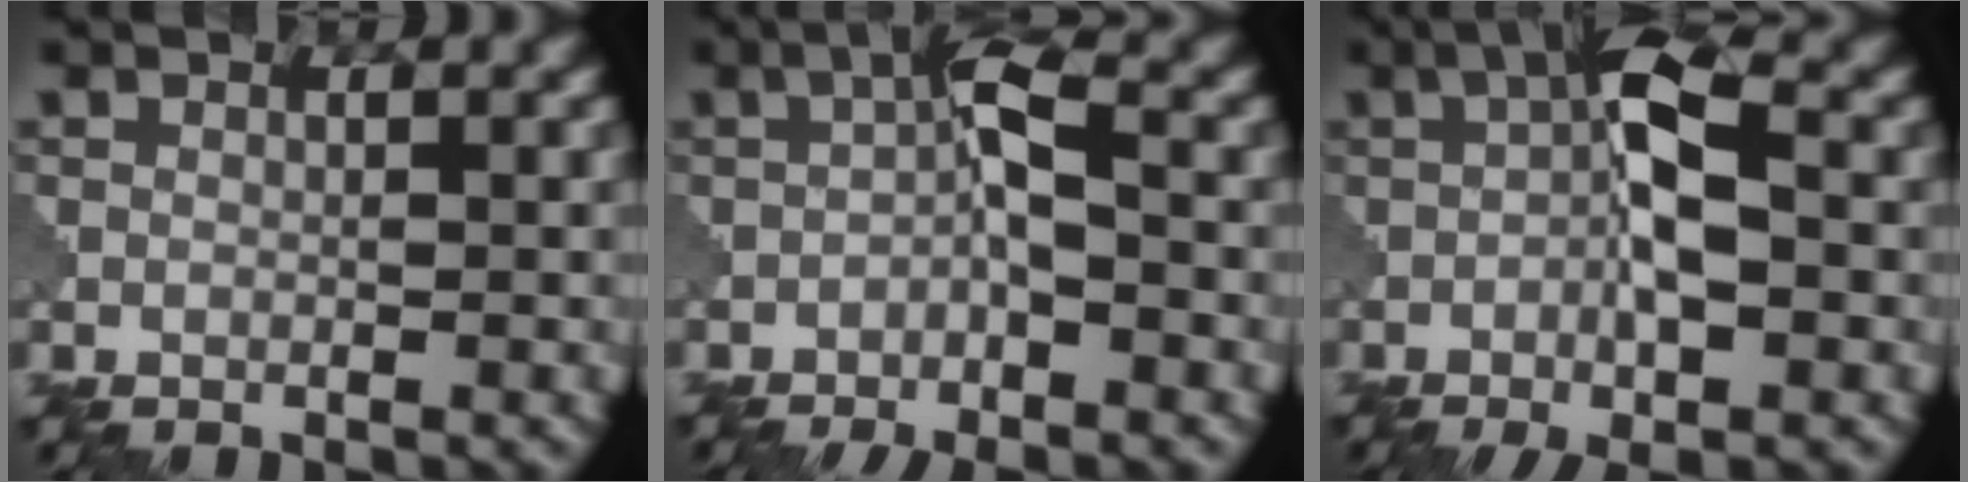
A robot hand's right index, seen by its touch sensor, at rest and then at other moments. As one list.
[{"total": 5.4, "force": [-1.7, 1.5, 4.9], "torque": [-0.083, 0.012, -0.042]}, {"total": 7.5, "force": [-1.0, 2.2, 7.1], "torque": [-0.115, 0.013, -0.026]}]